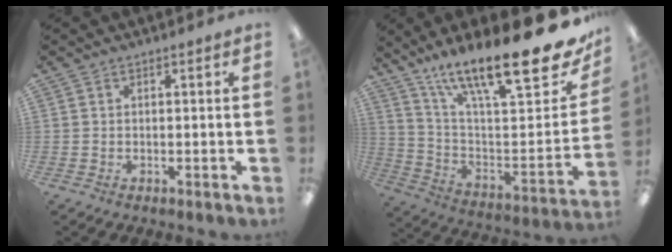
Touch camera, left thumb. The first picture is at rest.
{"total": 22.7, "force": [16.2, 4.2, 15.4], "torque": [-0.229, -0.123, 0.259]}